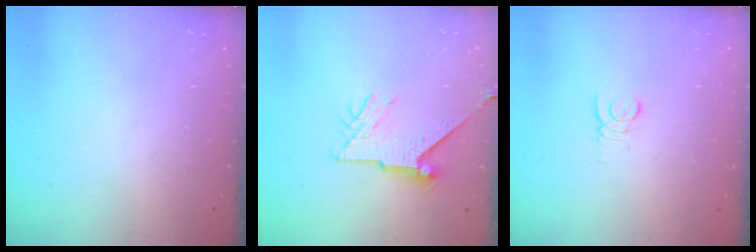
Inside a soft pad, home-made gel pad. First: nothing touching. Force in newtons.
{"total": 8.3, "press": 8.2, "slide": 0.8}
{"total": 1.4, "press": 1.4, "slide": 0.2}